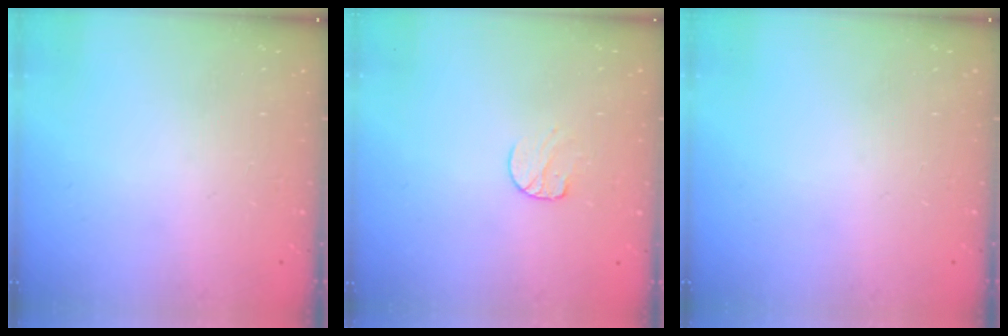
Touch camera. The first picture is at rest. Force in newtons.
{"total": 7.7, "press": 7.7, "slide": 0.7}
{"total": 0.0}